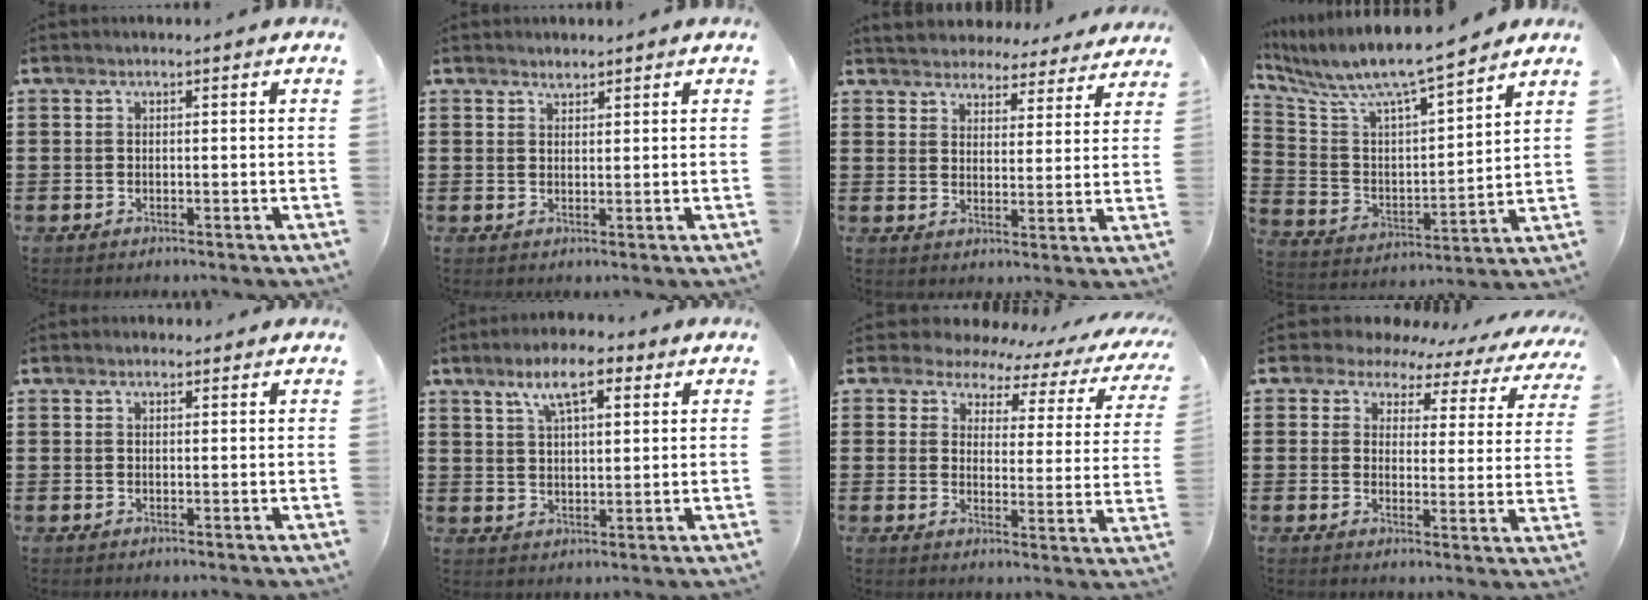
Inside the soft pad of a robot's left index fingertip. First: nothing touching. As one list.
[{"total": 1.3, "force": [1.2, 0.5, 0.2], "torque": [-0.006, 0.001, 0.024]}, {"total": 4.3, "force": [4.3, 0.4, -0.3], "torque": [-0.017, -0.025, 0.075]}, {"total": 7.9, "force": [7.0, 0.7, 3.6], "torque": [-0.104, -0.053, 0.113]}, {"total": 1.2, "force": [1.1, 0.4, 0.3], "torque": [-0.008, 0.002, 0.021]}, {"total": 7.6, "force": [4.7, 2.6, 5.4], "torque": [-0.109, 0.005, 0.081]}, {"total": 4.9, "force": [4.1, 2.4, 1.2], "torque": [-0.044, -0.021, 0.066]}, {"total": 4.6, "force": [3.8, 2.4, 1.1], "torque": [-0.047, -0.016, 0.063]}]